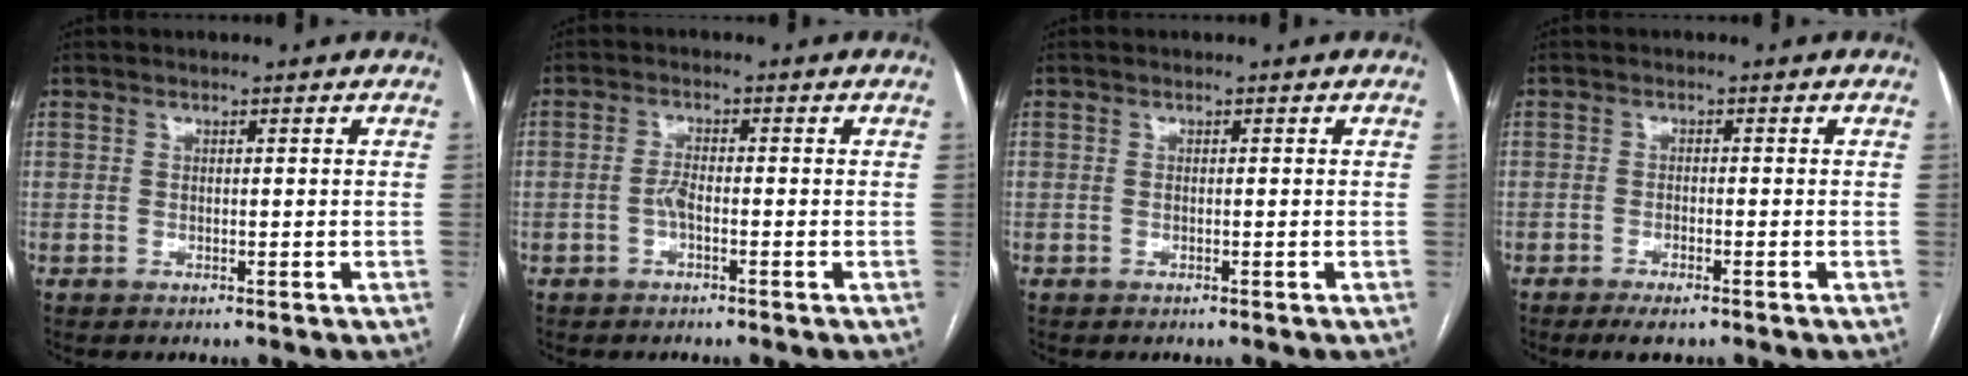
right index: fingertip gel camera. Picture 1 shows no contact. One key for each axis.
{"total": 2.0, "fx": -0.8, "fy": 0.5, "fz": 1.8, "tx": -0.036, "ty": 0.002, "tz": -0.017}
{"total": 0.0}
{"total": 3.2, "fx": -2.3, "fy": 0.7, "fz": 2.1, "tx": -0.039, "ty": -0.003, "tz": -0.036}